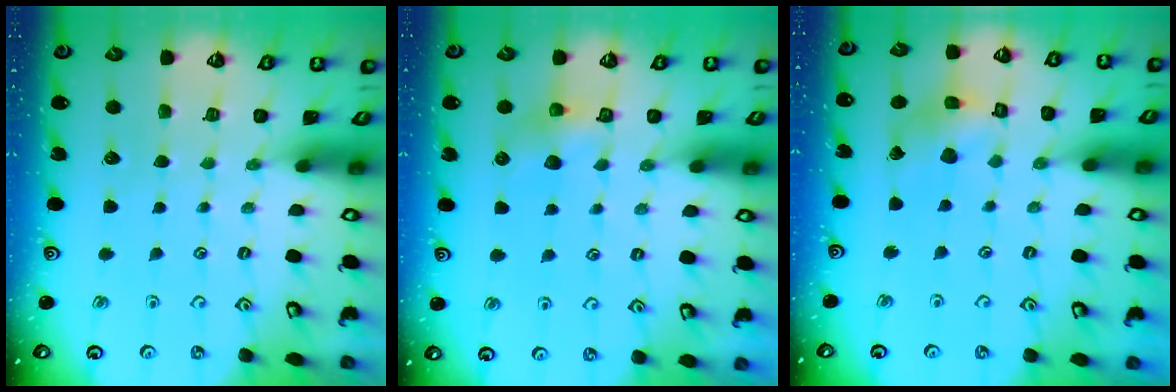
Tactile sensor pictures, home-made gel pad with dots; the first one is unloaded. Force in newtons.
{"total": 6.5, "press": 6.5, "slide": 0.4}
{"total": 8.3, "press": 8.2, "slide": 0.8}